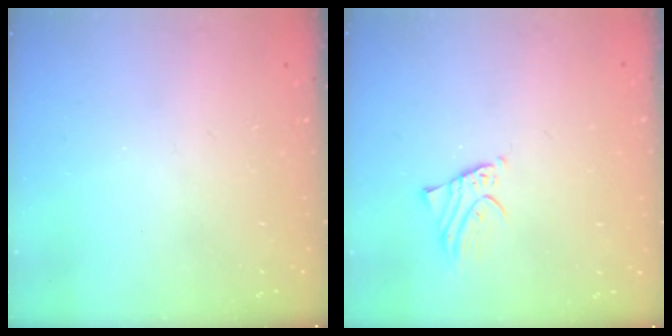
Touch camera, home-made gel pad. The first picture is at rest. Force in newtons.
{"total": 2.0, "press": 2.0, "slide": 0.3}